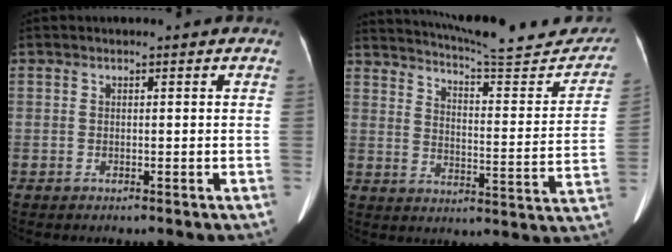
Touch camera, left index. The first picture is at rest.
{"total": 22.7, "force": [21.0, 2.8, 8.3], "torque": [-0.117, -0.057, 0.263]}